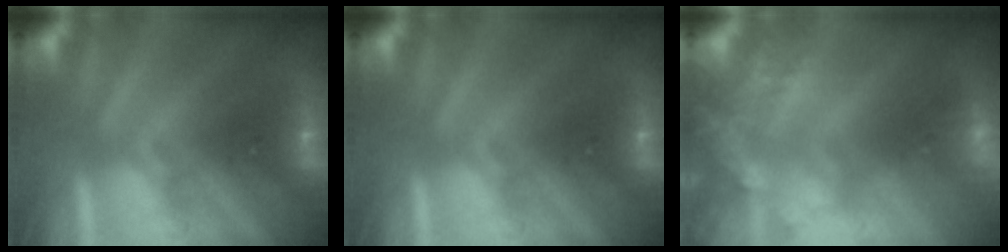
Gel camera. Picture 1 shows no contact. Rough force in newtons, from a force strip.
{"total": 0.0}
{"total": 7.4}